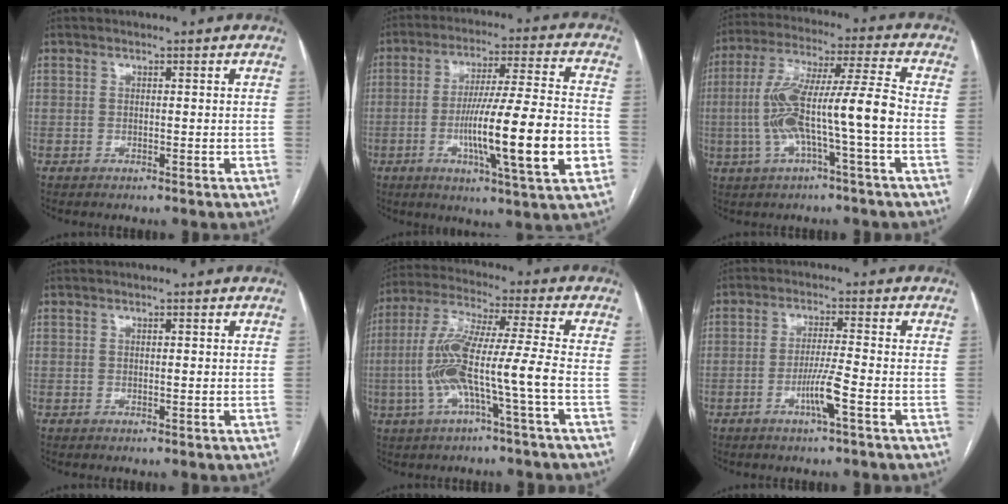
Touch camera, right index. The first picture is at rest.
{"total": 17.7, "force": [-4.2, 0.4, 17.2], "torque": [-0.274, -0.006, -0.067]}
{"total": 13.2, "force": [-2.4, 0.4, 13.0], "torque": [-0.254, 0.028, -0.044]}
{"total": 0.6, "force": [0.1, 0.1, 0.6], "torque": [-0.009, -0.001, 0.003]}
{"total": 12.0, "force": [-3.0, -0.2, 11.6], "torque": [-0.240, 0.015, -0.060]}
{"total": 5.0, "force": [-2.1, -0.5, 4.6], "torque": [-0.086, -0.006, -0.039]}